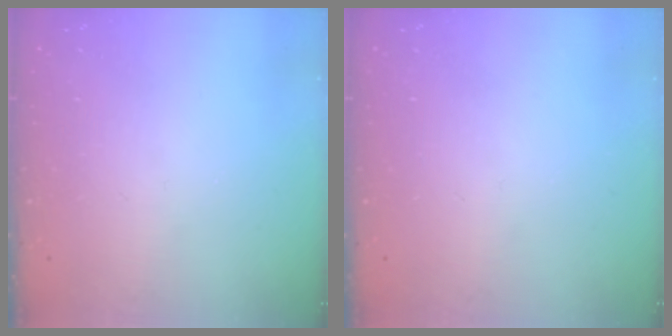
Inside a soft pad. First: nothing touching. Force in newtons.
{"total": 0.0}